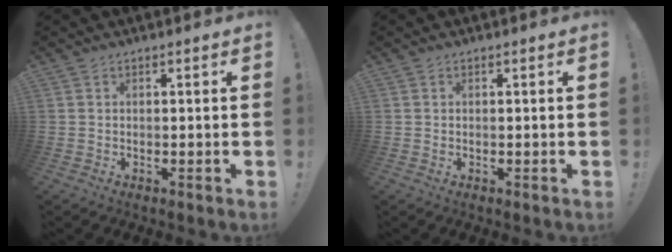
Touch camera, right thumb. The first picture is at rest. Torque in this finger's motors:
{"motor_torque": [-0.09, 0.11, -0.10, 0.49, 0.09]}